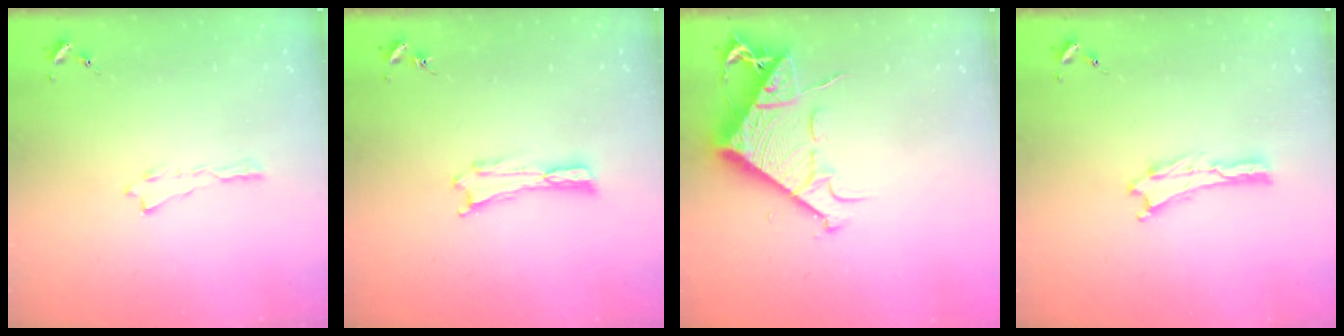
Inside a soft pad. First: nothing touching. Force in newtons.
{"total": 0.0}
{"total": 9.2, "press": 9.1, "slide": 1.2}
{"total": 0.0}